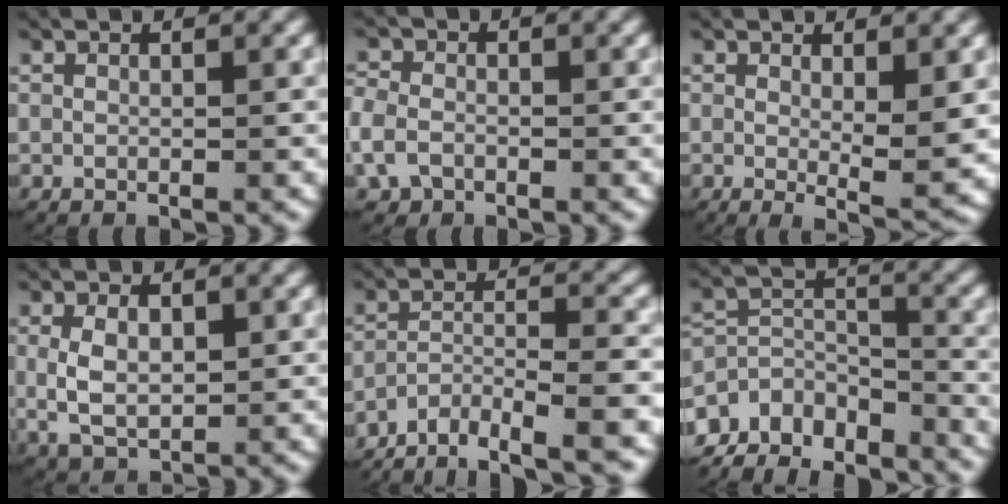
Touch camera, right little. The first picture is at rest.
{"total": 3.2, "force": [-1.1, 2.8, 1.2], "torque": [-0.045, -0.008, -0.016]}
{"total": 3.4, "force": [0.4, 0.8, 3.3], "torque": [-0.046, -0.024, 0.009]}
{"total": 4.6, "force": [0.0, 3.2, 3.3], "torque": [-0.086, -0.011, 0.014]}
{"total": 9.8, "force": [-8.3, 3.7, 3.7], "torque": [-0.060, -0.019, -0.133]}
{"total": 13.2, "force": [-8.7, 8.0, 6.0], "torque": [-0.107, -0.046, -0.130]}